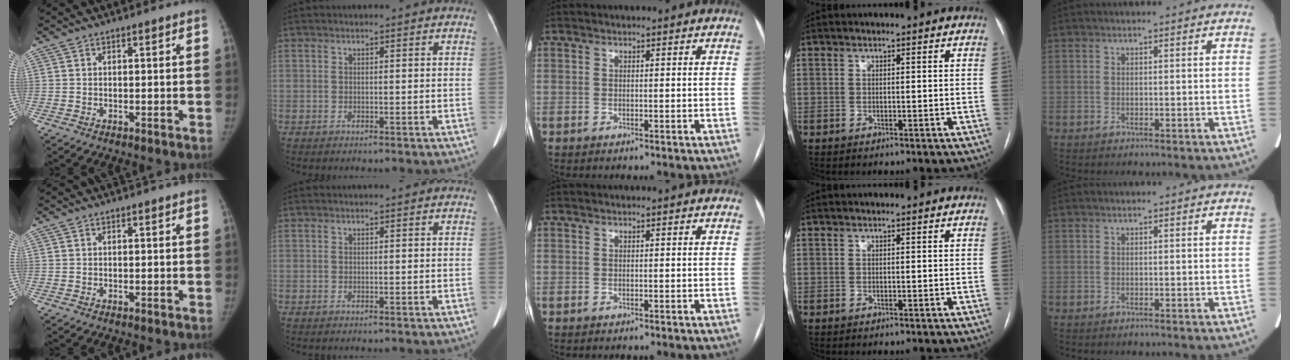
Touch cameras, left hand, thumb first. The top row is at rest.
{}